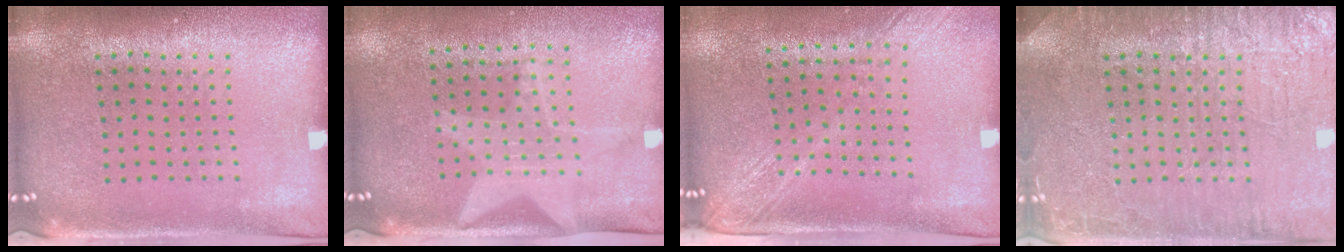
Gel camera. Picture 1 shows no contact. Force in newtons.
{"total": 1.8, "press": 1.5, "slide": 1.0}
{"total": 2.0, "press": 1.6, "slide": 1.2}
{"total": 5.7, "press": 5.7, "slide": 0.8}